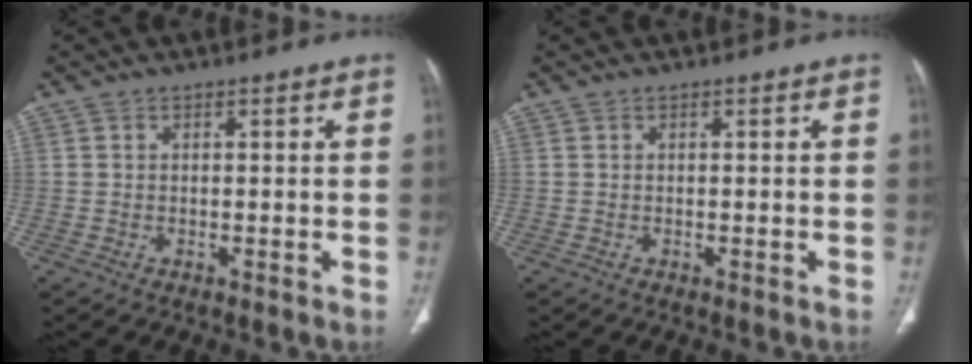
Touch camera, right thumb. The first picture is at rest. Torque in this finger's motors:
{"motor_torque": [-0.16, 0.19, 0.00, 0.00, 0.00]}